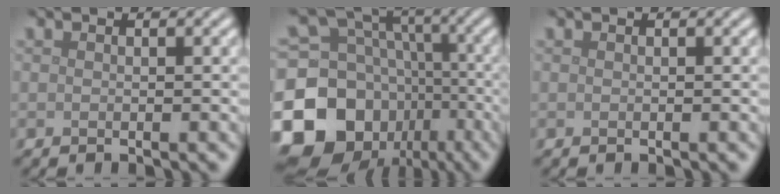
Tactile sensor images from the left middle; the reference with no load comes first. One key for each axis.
{"total": 16.3, "fx": -6.3, "fy": 13.3, "fz": 7.2, "tx": -0.181, "ty": -0.010, "tz": -0.116}
{"total": 0.0}